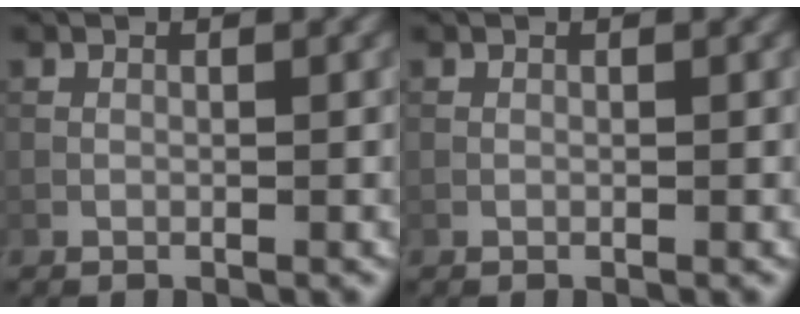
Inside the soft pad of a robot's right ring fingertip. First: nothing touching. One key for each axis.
{"total": 0.0}